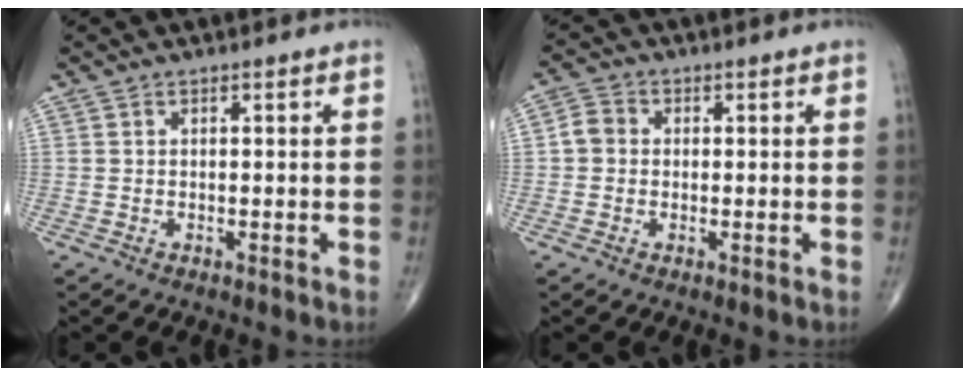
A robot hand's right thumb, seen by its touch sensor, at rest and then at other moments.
{"total": 3.3, "force": [-0.1, 2.9, 1.5], "torque": [-0.020, 0.009, -0.009]}